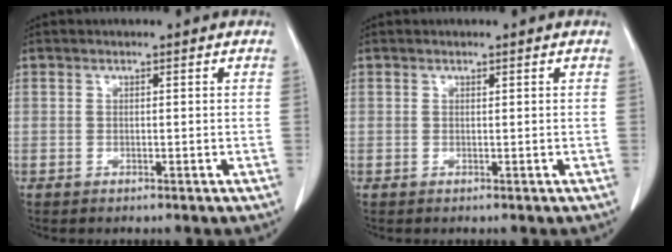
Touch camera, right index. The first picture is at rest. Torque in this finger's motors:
{"motor_torque": [-0.06, 0.05, 0.00, -0.01]}